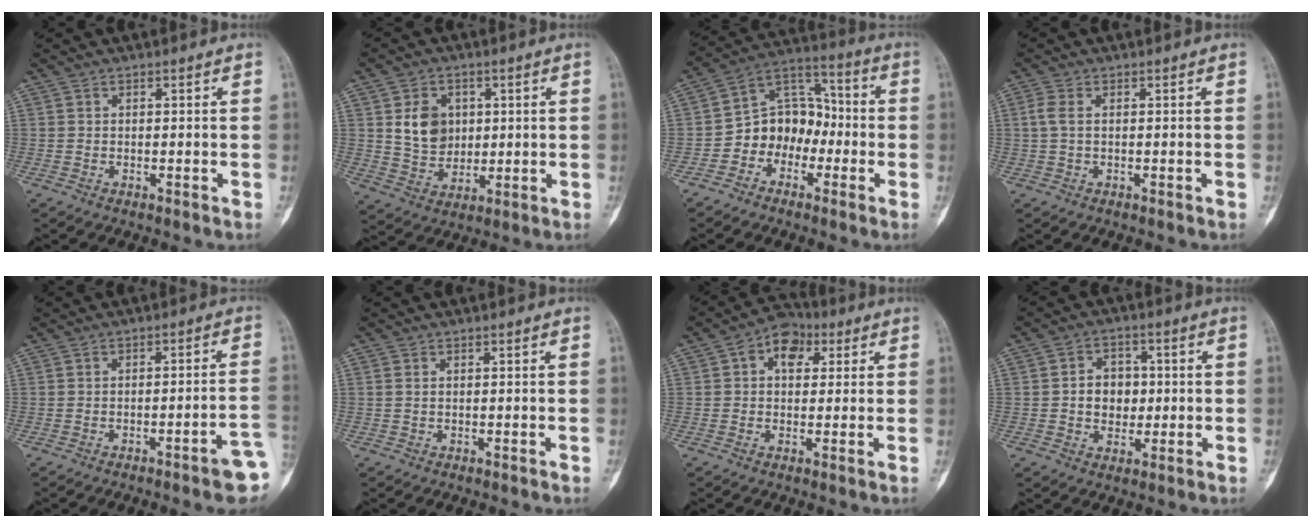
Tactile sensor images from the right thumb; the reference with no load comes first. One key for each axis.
{"total": 8.8, "fx": 2.1, "fy": 7.0, "fz": 4.9, "tx": -0.052, "ty": -0.013, "tz": 0.044}
{"total": 11.0, "fx": -3.2, "fy": 8.9, "fz": 5.6, "tx": -0.053, "ty": 0.060, "tz": -0.069}
{"total": 2.5, "fx": 0.4, "fy": 1.3, "fz": 2.1, "tx": -0.061, "ty": 0.009, "tz": 0.009}
{"total": 6.9, "fx": -3.4, "fy": 0.9, "fz": 6.0, "tx": -0.069, "ty": 0.025, "tz": -0.038}
{"total": 0.6, "fx": 0.2, "fy": 0.4, "fz": 0.4, "tx": -0.010, "ty": 0.003, "tz": 0.004}
{"total": 7.7, "fx": 2.5, "fy": 5.3, "fz": 4.9, "tx": -0.051, "ty": 0.014, "tz": 0.031}
{"total": 9.5, "fx": 0.5, "fy": 7.3, "fz": 6.1, "tx": -0.046, "ty": 0.008, "tz": 0.009}